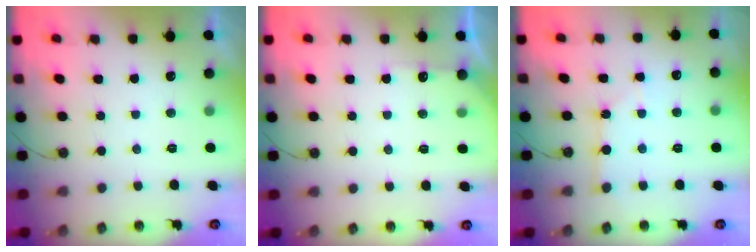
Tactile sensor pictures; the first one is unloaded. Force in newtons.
{"total": 3.8, "press": 3.8, "slide": 0.4}
{"total": 3.0, "press": 2.9, "slide": 0.4}